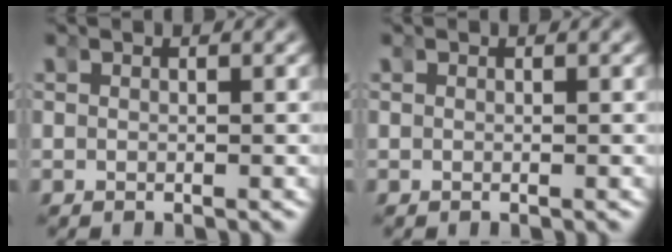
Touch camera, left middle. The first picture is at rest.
{"total": 0.0}